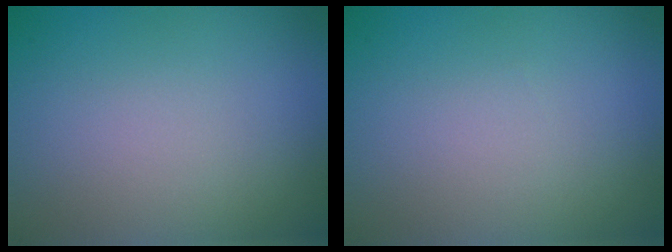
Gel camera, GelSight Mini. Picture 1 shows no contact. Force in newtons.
{"total": 0.0}